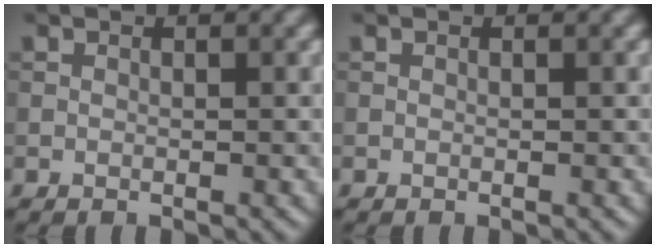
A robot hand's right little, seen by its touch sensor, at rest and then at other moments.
{"total": 0.0}